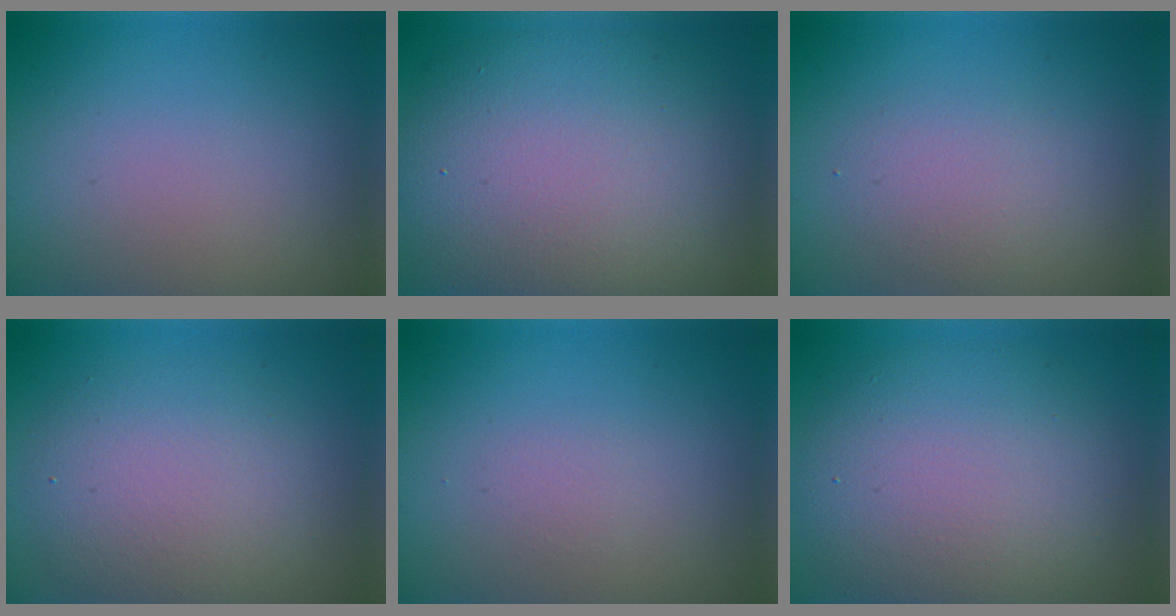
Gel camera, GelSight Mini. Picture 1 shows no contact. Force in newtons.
{"total": 12.0, "press": 12.0, "slide": 0.6}
{"total": 2.1, "press": 2.1, "slide": 0.1}
{"total": 5.1, "press": 5.1, "slide": 0.5}
{"total": 0.6, "press": 0.6, "slide": 0.0}
{"total": 8.7, "press": 8.7, "slide": 0.5}